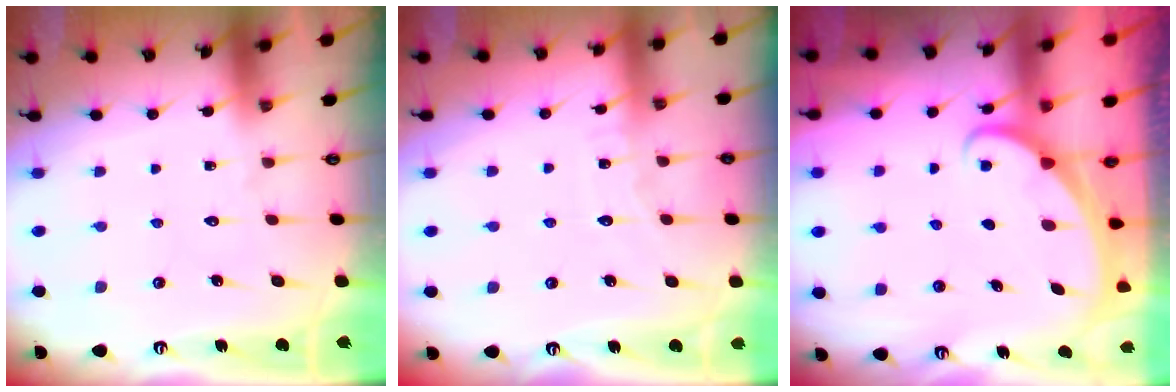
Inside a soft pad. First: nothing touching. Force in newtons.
{"total": 5.3, "press": 5.2, "slide": 0.6}
{"total": 1.3, "press": 1.3, "slide": 0.0}